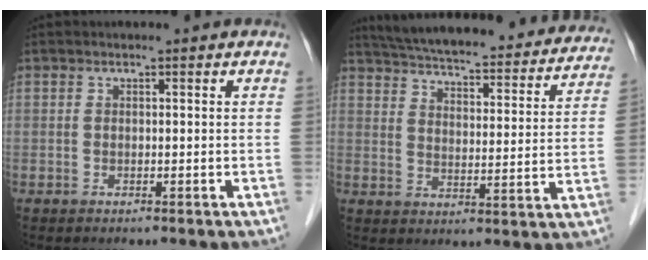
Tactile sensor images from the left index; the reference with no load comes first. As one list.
[{"total": 29.6, "force": [26.7, 6.2, 11.3], "torque": [-0.184, -0.029, 0.333]}]